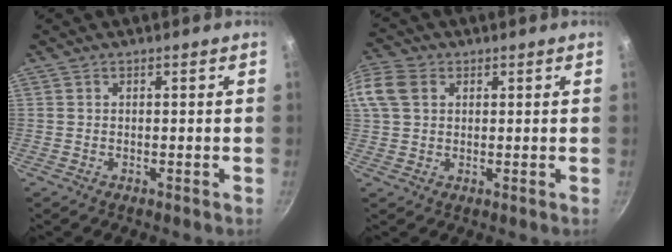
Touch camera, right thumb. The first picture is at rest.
{"total": 7.8, "force": [2.4, 5.8, 4.6], "torque": [-0.092, 0.011, 0.037]}